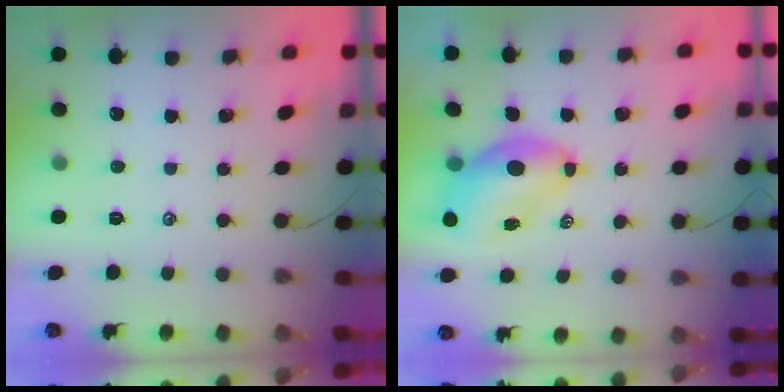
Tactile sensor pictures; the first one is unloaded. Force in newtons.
{"total": 9.4, "press": 9.0, "slide": 2.7}